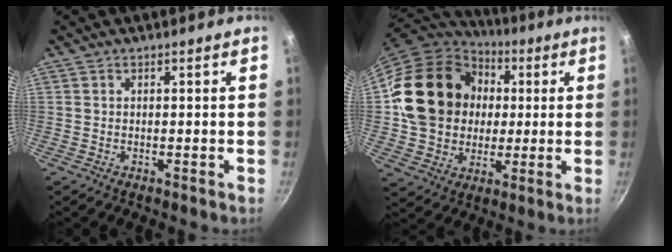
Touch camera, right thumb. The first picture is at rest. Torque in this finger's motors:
{"motor_torque": [1.17, 3.83, 1.38, -1.30, 0.56]}